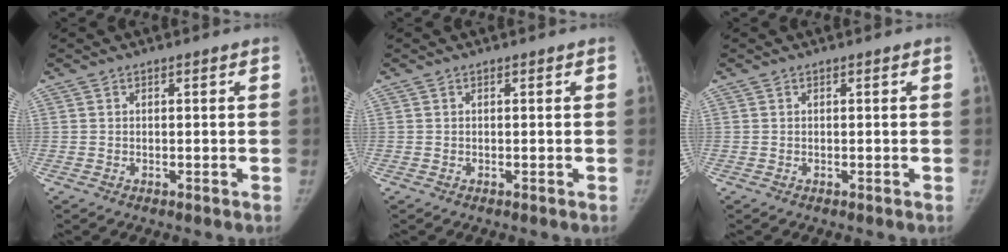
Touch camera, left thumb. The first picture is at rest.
{"total": 0.0}
{"total": 0.0}